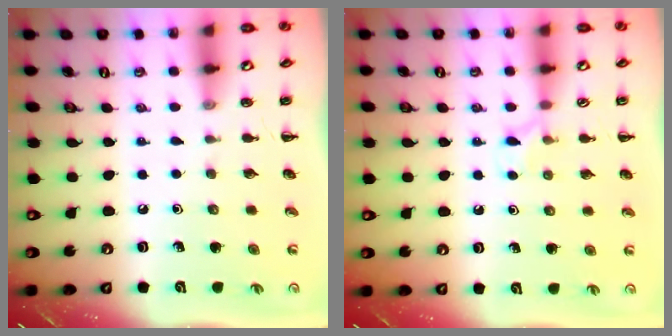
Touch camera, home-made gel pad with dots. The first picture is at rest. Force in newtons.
{"total": 4.5, "press": 4.2, "slide": 1.6}